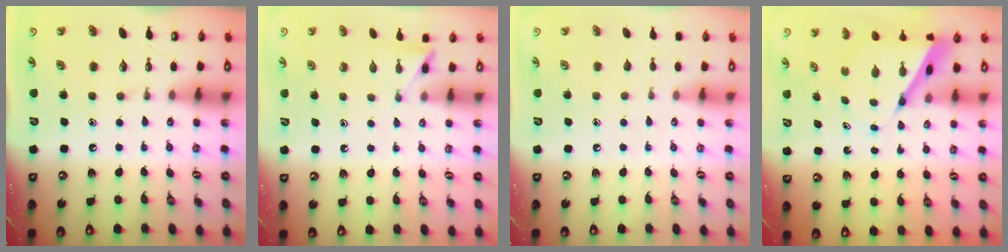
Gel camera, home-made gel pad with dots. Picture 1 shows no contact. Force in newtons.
{"total": 3.6, "press": 3.5, "slide": 0.4}
{"total": 0.0}
{"total": 7.4, "press": 7.4, "slide": 0.7}